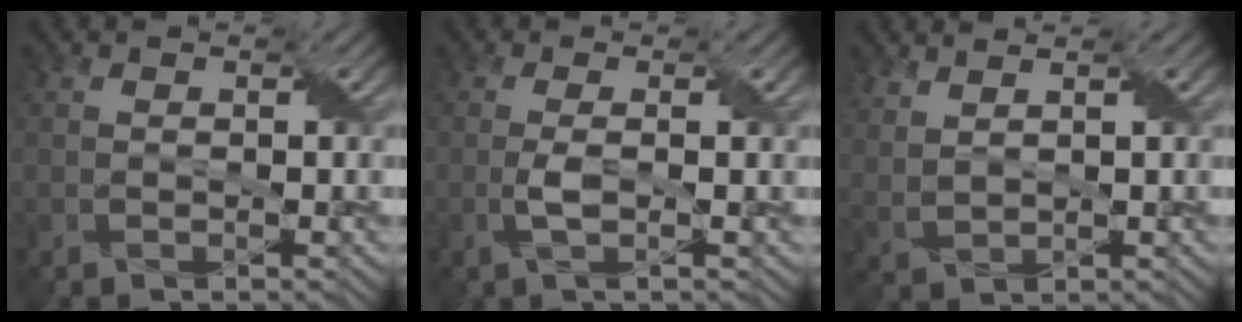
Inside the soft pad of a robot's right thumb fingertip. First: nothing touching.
{"total": 2.3, "force": [-0.4, 0.3, 2.3], "torque": [-0.053, 0.005, -0.011]}
{"total": 3.5, "force": [2.7, 1.0, 1.9], "torque": [-0.050, 0.006, 0.050]}